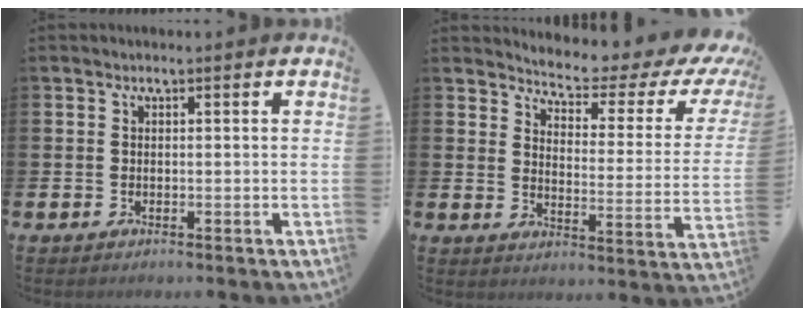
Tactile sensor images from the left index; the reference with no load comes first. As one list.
[{"total": 4.8, "force": [4.4, 1.0, 1.7], "torque": [-0.045, -0.044, 0.065]}]